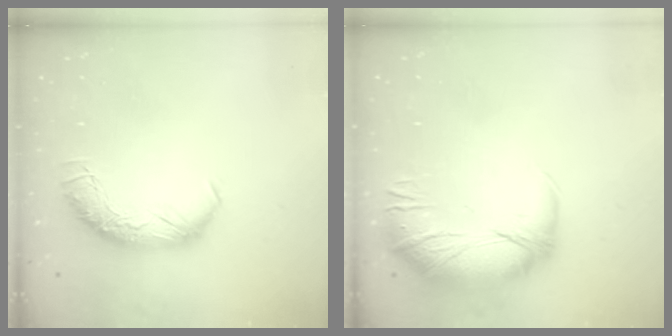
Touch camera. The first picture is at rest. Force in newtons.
{"total": 2.7, "press": 1.3, "slide": 2.3}